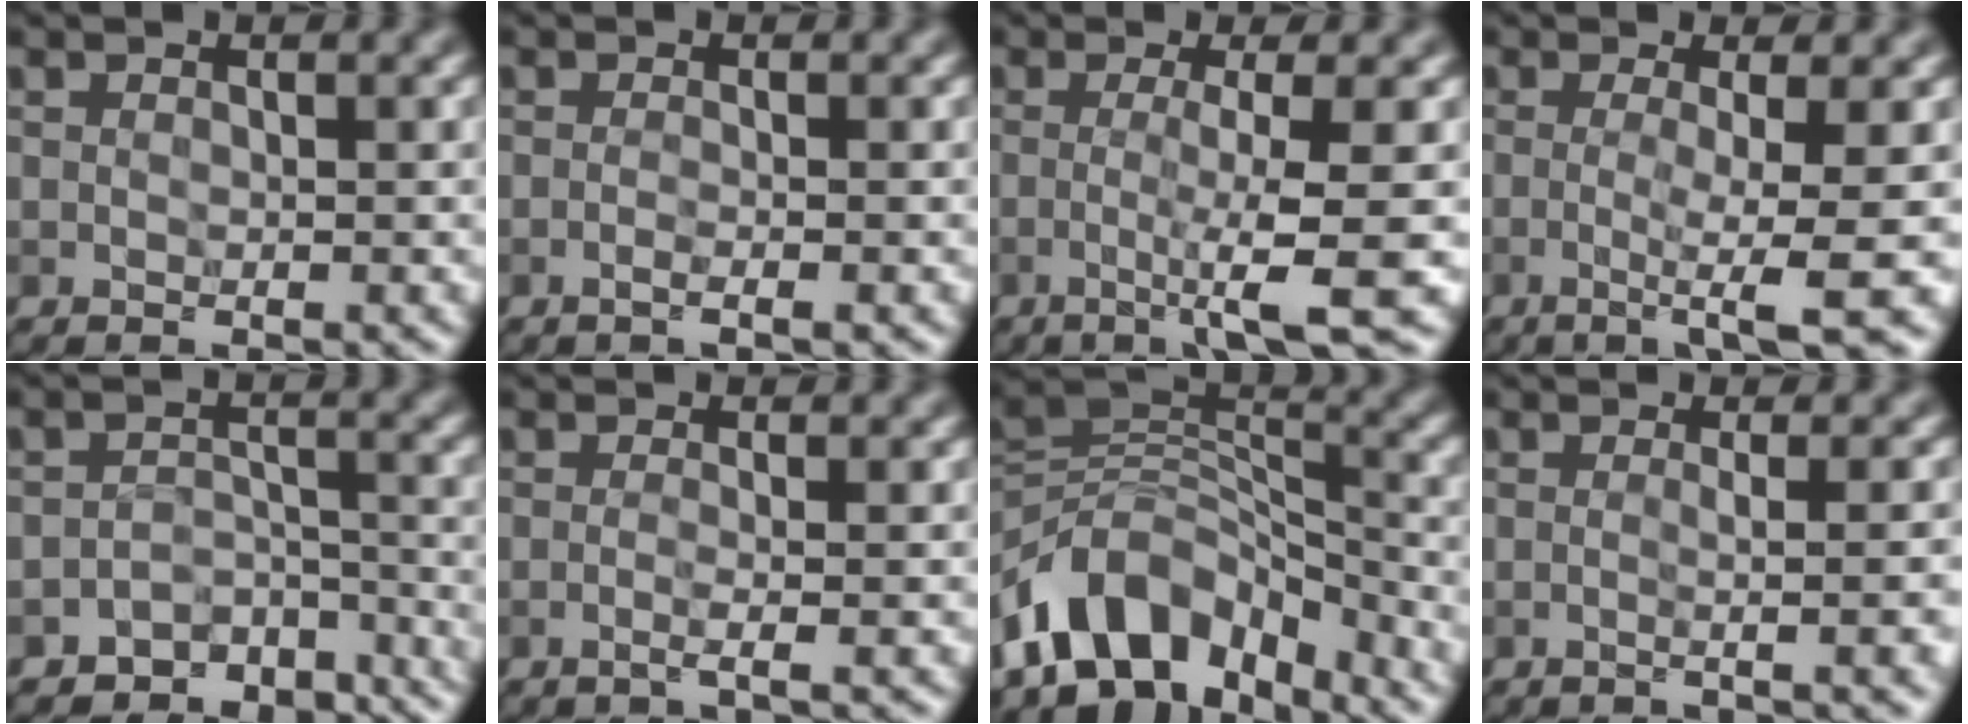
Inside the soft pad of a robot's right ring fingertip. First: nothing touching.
{"total": 1.2, "force": [-0.4, 0.3, 1.0], "torque": [-0.010, 0.002, -0.015]}
{"total": 5.3, "force": [-1.4, 0.4, 5.1], "torque": [-0.083, -0.002, -0.033]}
{"total": 5.4, "force": [-1.0, 0.8, 5.2], "torque": [-0.083, -0.007, -0.023]}
{"total": 4.6, "force": [-3.9, 2.2, 0.7], "torque": [0.007, -0.005, -0.058]}
{"total": 1.5, "force": [-0.3, 0.5, 1.4], "torque": [-0.016, -0.002, -0.019]}
{"total": 9.7, "force": [-5.5, 5.8, 5.5], "torque": [-0.086, 0.020, -0.108]}
{"total": 5.2, "force": [-0.2, 2.2, 4.7], "torque": [-0.032, 0.015, -0.025]}